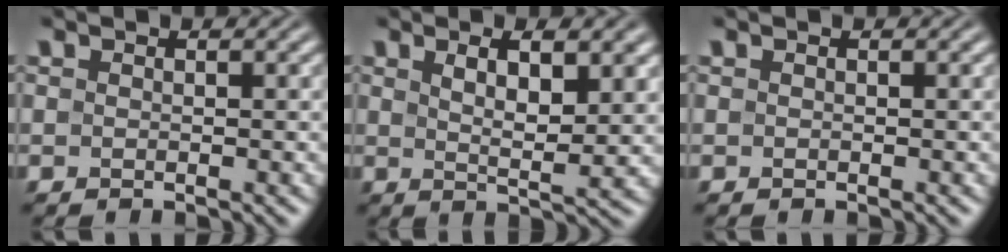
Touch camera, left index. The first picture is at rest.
{"total": 4.4, "force": [1.8, 1.2, 3.9], "torque": [-0.063, -0.008, 0.032]}
{"total": 0.0}